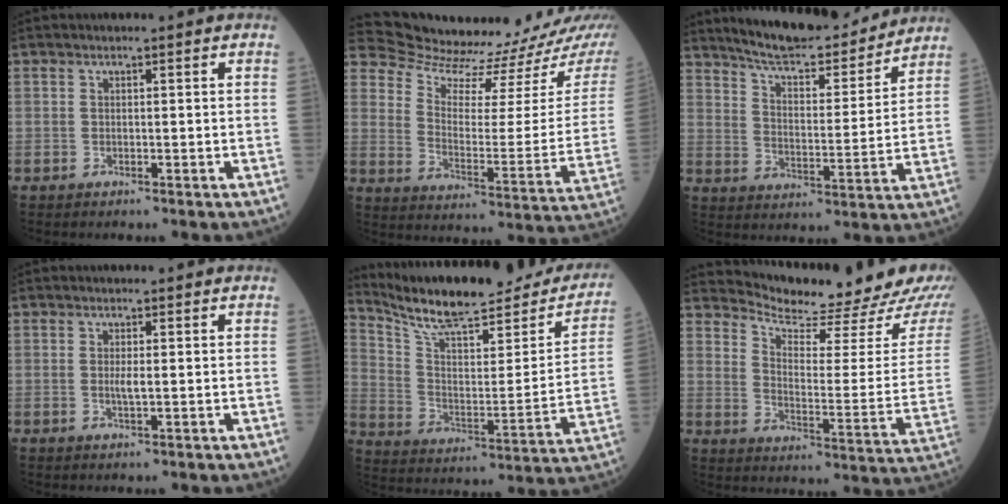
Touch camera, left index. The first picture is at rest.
{"total": 17.5, "force": [17.0, 1.5, 3.8], "torque": [-0.063, -0.091, 0.228]}
{"total": 15.9, "force": [14.6, 2.6, 5.6], "torque": [-0.087, -0.012, 0.219]}
{"total": 1.4, "force": [-0.3, 0.1, 1.3], "torque": [-0.031, -0.006, -0.004]}
{"total": 24.5, "force": [21.6, 4.8, 10.6], "torque": [-0.166, -0.046, 0.308]}
{"total": 18.9, "force": [18.1, 0.9, 5.6], "torque": [-0.086, -0.098, 0.232]}